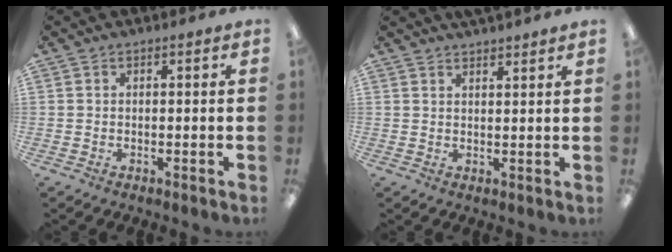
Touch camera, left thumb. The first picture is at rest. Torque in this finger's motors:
{"motor_torque": [0.82, 0.03, 0.44, -0.58, 0.02]}